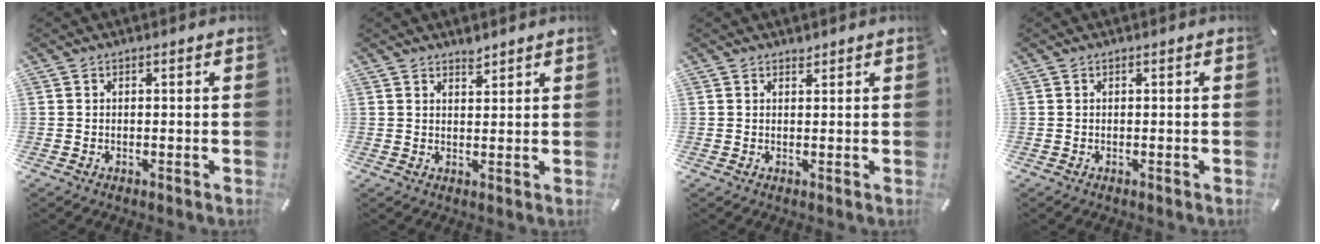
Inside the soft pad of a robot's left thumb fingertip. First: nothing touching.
{"total": 2.3, "force": [2.1, 0.9, 0.4], "torque": [-0.003, -0.011, 0.039]}
{"total": 1.1, "force": [0.9, 0.5, 0.1], "torque": [-0.001, -0.002, 0.018]}
{"total": 0.0}